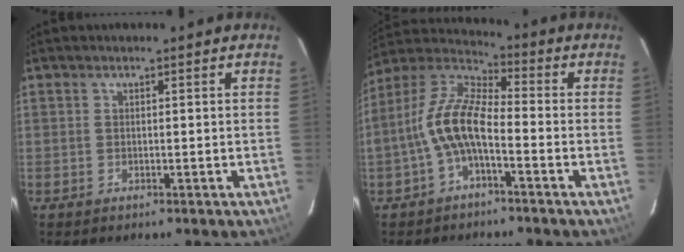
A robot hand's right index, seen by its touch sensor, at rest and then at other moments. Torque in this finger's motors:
{"motor_torque": [1.13, -0.72, 0.55, 0.21]}